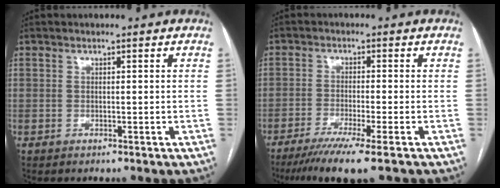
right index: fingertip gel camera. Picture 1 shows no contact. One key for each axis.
{"total": 8.4, "fx": -6.0, "fy": -0.6, "fz": 5.9, "tx": -0.090, "ty": -0.021, "tz": -0.095}